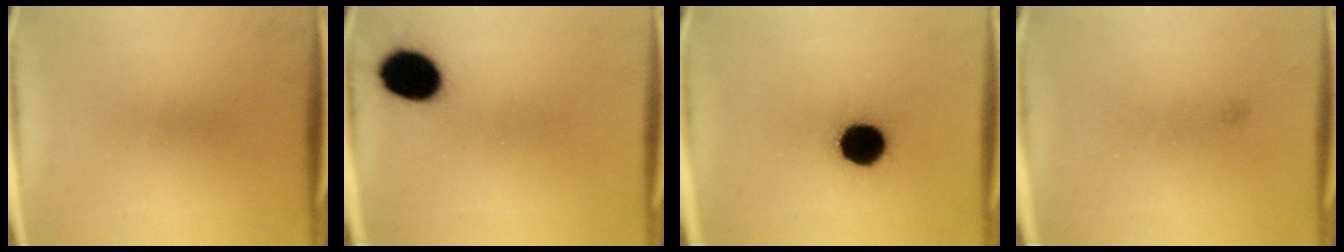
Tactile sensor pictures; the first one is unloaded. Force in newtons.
{"total": 11.2}
{"total": 12.4}
{"total": 0.6}